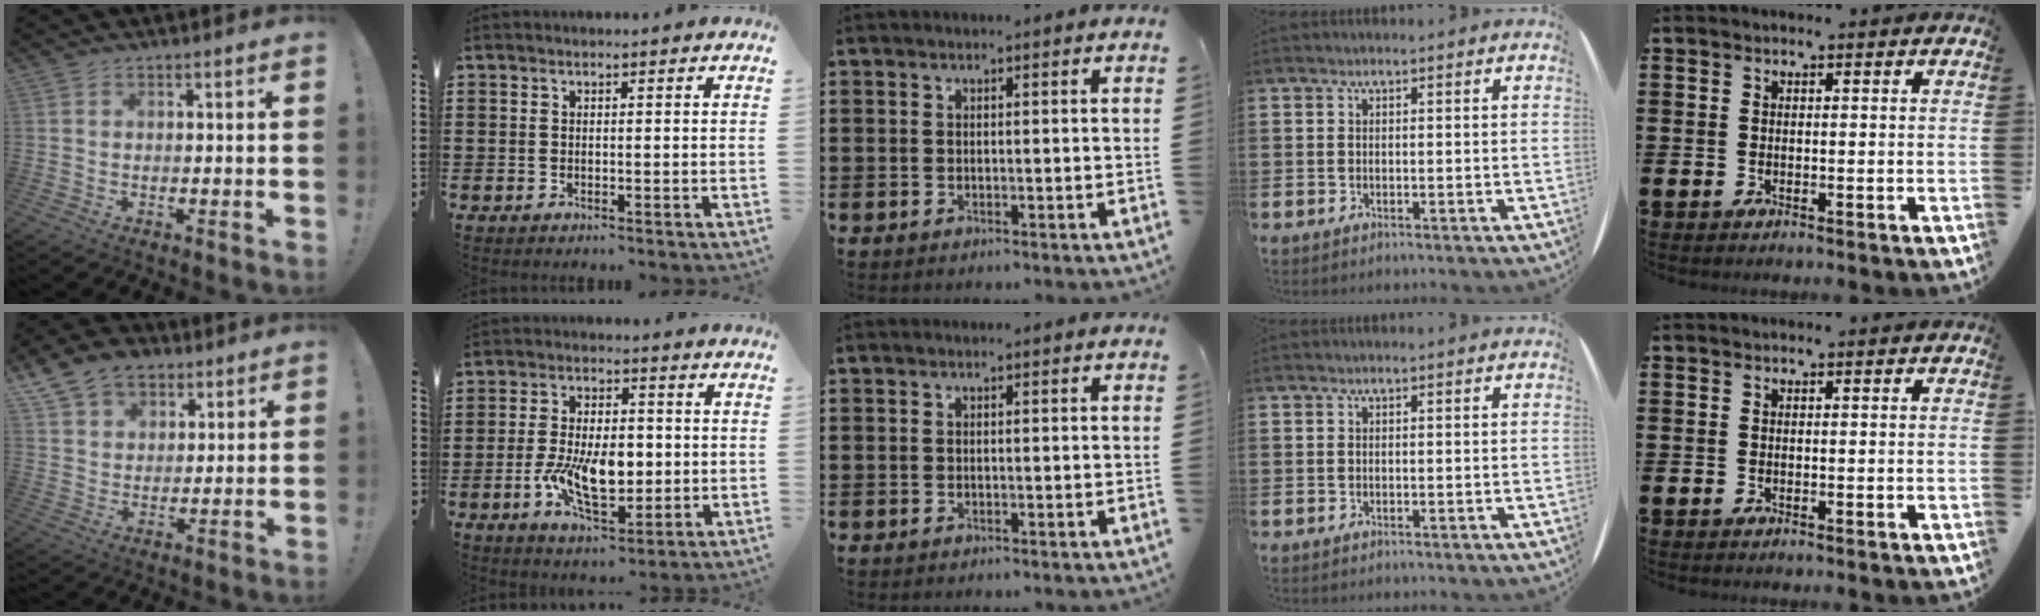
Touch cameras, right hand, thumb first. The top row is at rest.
{"thumb": {"total": 11.6, "force": [7.1, 8.3, 3.9], "torque": [-0.071, -0.035, 0.140]}, "index": {"total": 9.8, "force": [-1.4, 5.1, 8.2], "torque": [-0.159, -0.003, -0.032]}}